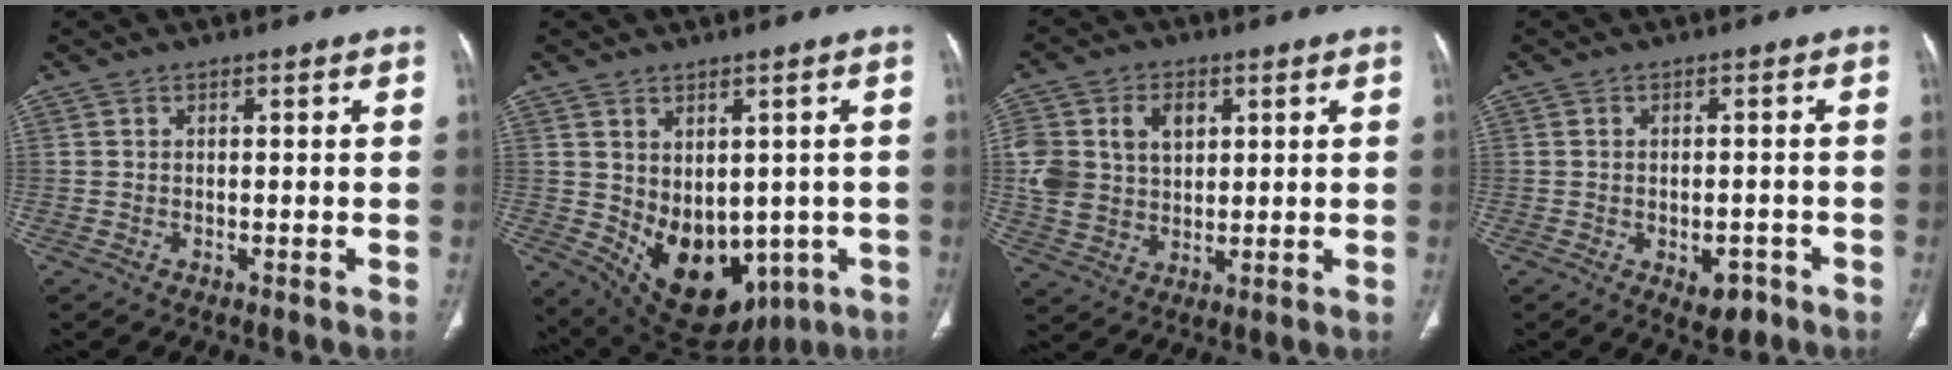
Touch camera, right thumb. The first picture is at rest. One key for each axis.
{"total": 15.9, "fx": -3.1, "fy": 10.9, "fz": 11.1, "tx": -0.141, "ty": -0.007, "tz": -0.005}
{"total": 12.3, "fx": 3.1, "fy": 9.3, "fz": 7.5, "tx": -0.135, "ty": -0.002, "tz": 0.067}
{"total": 4.3, "fx": -2.0, "fy": 2.5, "fz": 2.9, "tx": -0.024, "ty": 0.010, "tz": -0.018}